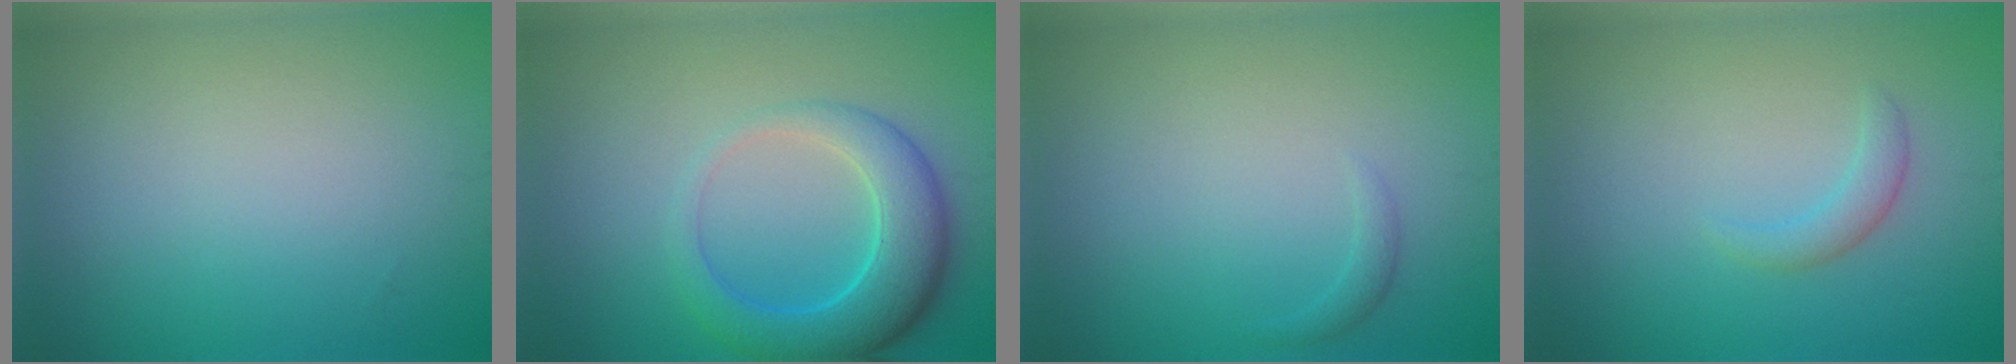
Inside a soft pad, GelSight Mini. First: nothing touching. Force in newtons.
{"total": 5.6, "press": 5.6, "slide": 0.3}
{"total": 0.7, "press": 0.7, "slide": 0.1}
{"total": 1.5, "press": 1.5, "slide": 0.1}